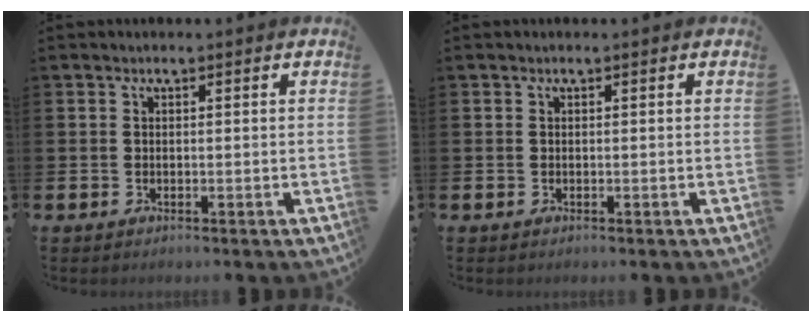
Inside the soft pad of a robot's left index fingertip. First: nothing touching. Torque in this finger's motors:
{"motor_torque": [0.00, 0.00, 0.00, 0.00]}